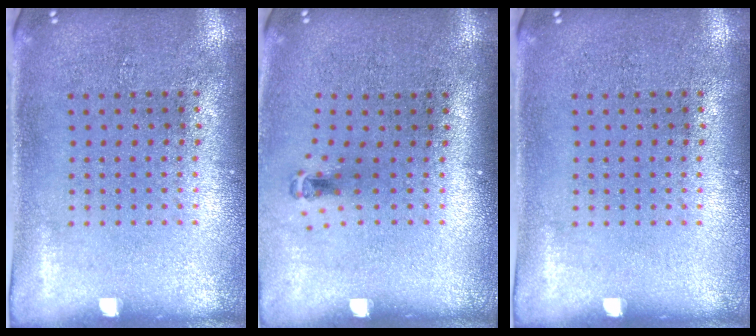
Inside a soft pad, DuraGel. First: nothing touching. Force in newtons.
{"total": 0.7, "press": 0.3, "slide": 0.6}
{"total": 0.0}